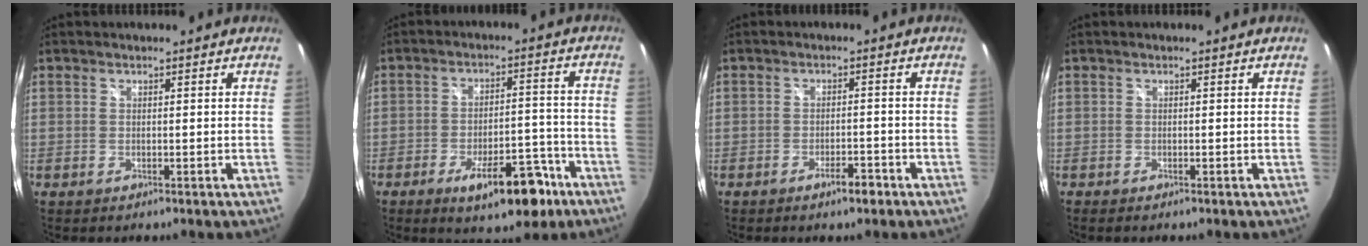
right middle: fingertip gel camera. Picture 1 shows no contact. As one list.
[{"total": 11.8, "force": [-7.1, 4.4, 8.3], "torque": [-0.134, 0.008, -0.094]}, {"total": 3.2, "force": [-2.2, 1.0, 2.1], "torque": [-0.041, -0.003, -0.034]}, {"total": 0.0}]